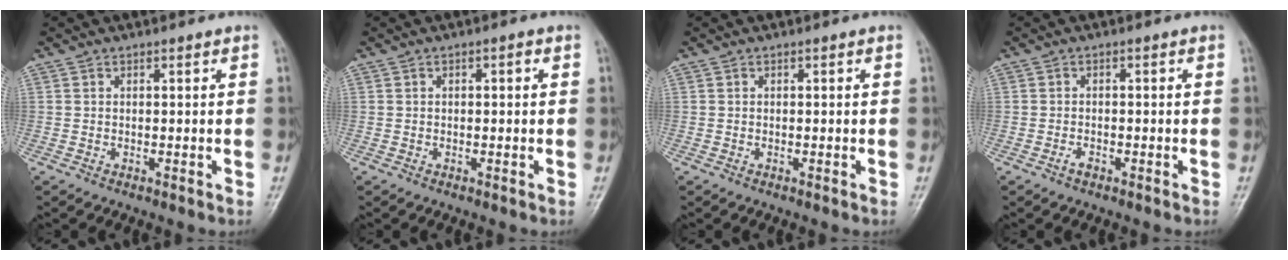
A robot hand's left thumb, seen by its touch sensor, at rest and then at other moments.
{"total": 1.2, "force": [0.2, 0.5, 1.1], "torque": [-0.012, 0.002, 0.000]}
{"total": 0.0}
{"total": 1.4, "force": [-1.0, 0.6, 0.8], "torque": [-0.016, 0.007, -0.018]}